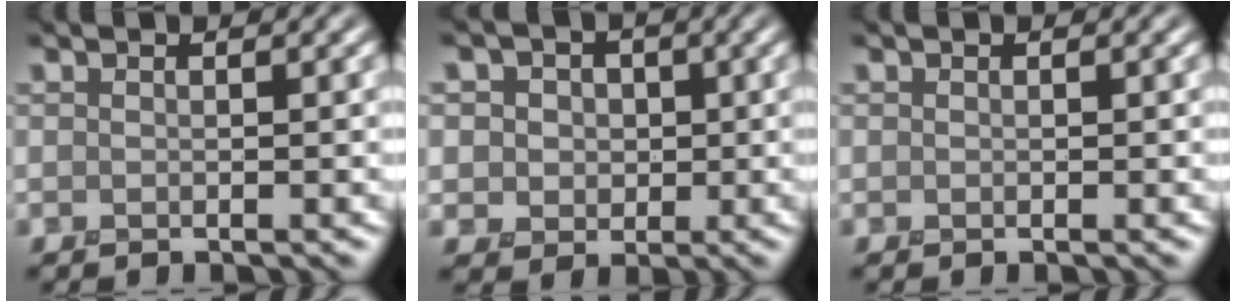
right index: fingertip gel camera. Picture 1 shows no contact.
{"total": 4.6, "force": [1.2, 4.1, 1.6], "torque": [-0.029, 0.009, 0.012]}
{"total": 0.0}